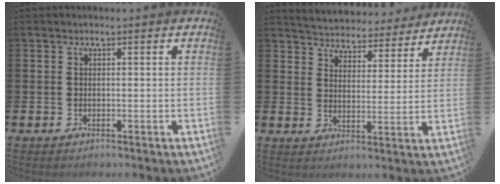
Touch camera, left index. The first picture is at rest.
{"total": 4.8, "force": [4.7, 1.0, -0.3], "torque": [-0.013, -0.044, 0.079]}